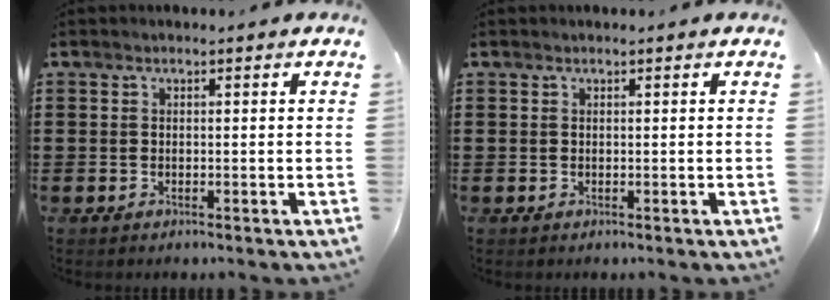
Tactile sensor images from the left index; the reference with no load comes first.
{"total": 0.0}